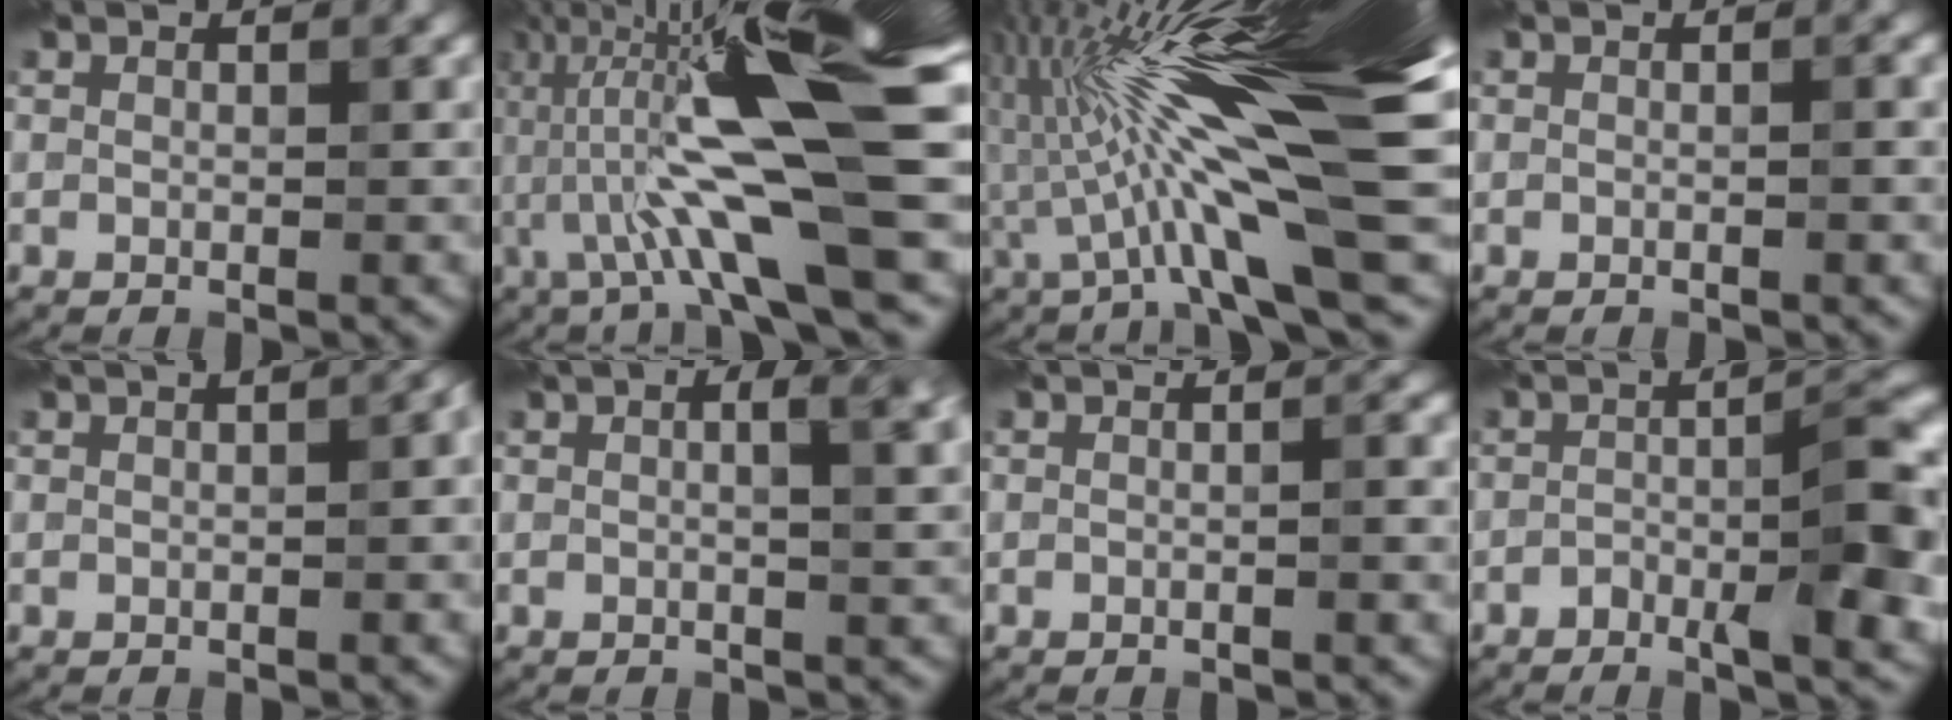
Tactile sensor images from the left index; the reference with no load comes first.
{"total": 14.5, "force": [0.2, 2.6, 14.2], "torque": [-0.242, 0.022, 0.001]}
{"total": 14.7, "force": [-1.3, 2.6, 14.4], "torque": [-0.243, 0.027, -0.011]}
{"total": 0.7, "force": [-0.2, 0.1, 0.6], "torque": [-0.010, -0.003, -0.007]}
{"total": 3.2, "force": [0.6, 1.4, 2.8], "torque": [-0.015, 0.018, 0.007]}
{"total": 7.9, "force": [2.9, 3.7, 6.4], "torque": [-0.037, 0.035, 0.004]}
{"total": 1.4, "force": [-0.2, 0.4, 1.3], "torque": [-0.008, -0.003, -0.008]}
{"total": 6.8, "force": [-2.6, 1.9, 5.9], "torque": [-0.093, 0.009, -0.048]}